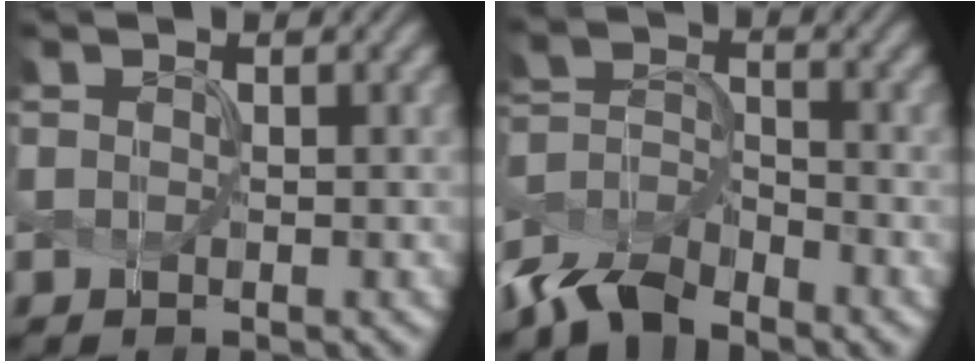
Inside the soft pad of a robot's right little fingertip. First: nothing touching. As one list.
[{"total": 5.5, "force": [-4.9, 1.7, 1.7], "torque": [-0.037, -0.001, -0.101]}]